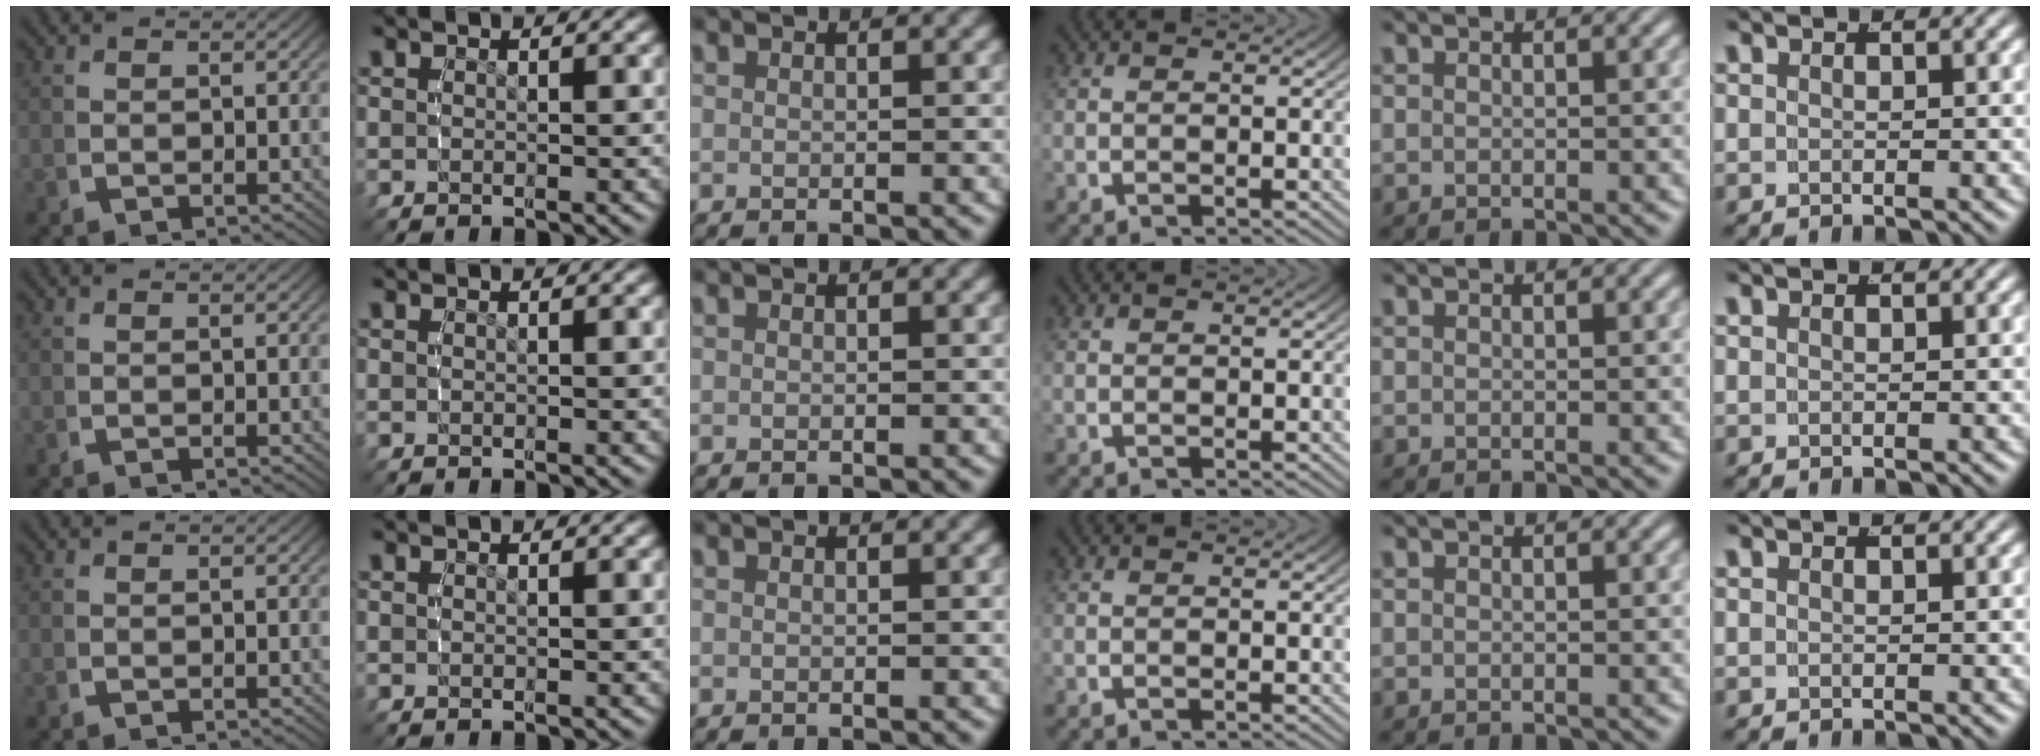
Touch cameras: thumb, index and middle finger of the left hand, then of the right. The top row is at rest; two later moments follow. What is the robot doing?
{"motion": "reach", "object": "paper towel"}